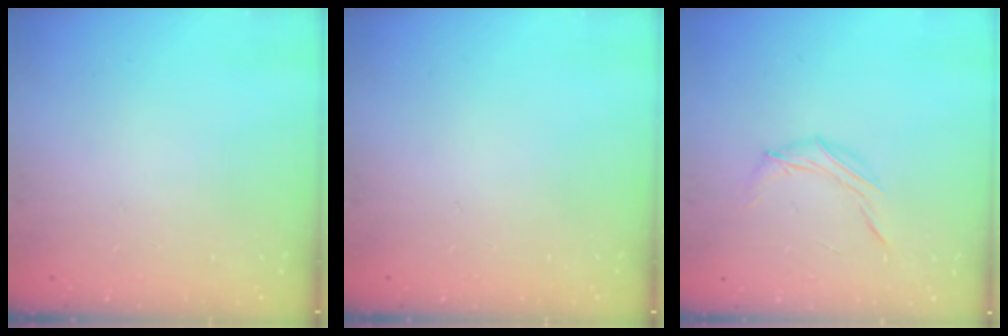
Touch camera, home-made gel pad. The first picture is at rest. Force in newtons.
{"total": 0.0}
{"total": 4.9, "press": 4.8, "slide": 1.3}